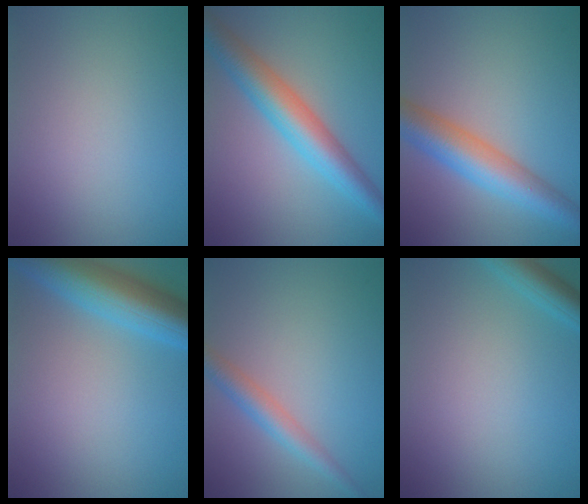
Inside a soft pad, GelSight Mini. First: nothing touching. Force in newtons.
{"total": 6.4, "press": 6.4, "slide": 0.2}
{"total": 6.3, "press": 6.3, "slide": 0.2}
{"total": 8.1, "press": 8.1, "slide": 0.3}
{"total": 2.8, "press": 2.8, "slide": 0.1}
{"total": 2.6, "press": 2.6, "slide": 0.2}